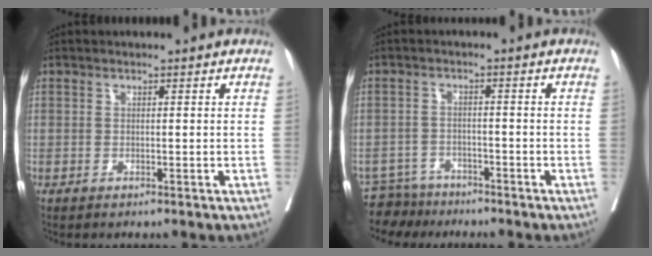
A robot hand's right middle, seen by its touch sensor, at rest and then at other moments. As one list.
[{"total": 4.6, "force": [-4.2, 1.7, -0.8], "torque": [0.015, -0.002, -0.075]}]